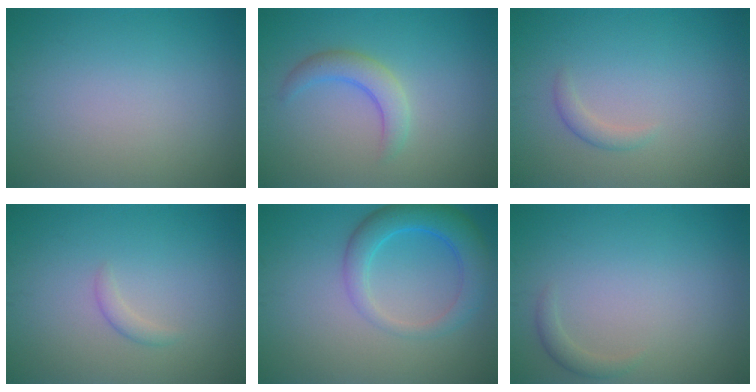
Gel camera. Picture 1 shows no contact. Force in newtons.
{"total": 2.7, "press": 2.7, "slide": 0.2}
{"total": 1.1, "press": 1.1, "slide": 0.1}
{"total": 1.0, "press": 1.0, "slide": 0.1}
{"total": 4.5, "press": 4.5, "slide": 0.3}
{"total": 1.1, "press": 1.1, "slide": 0.0}